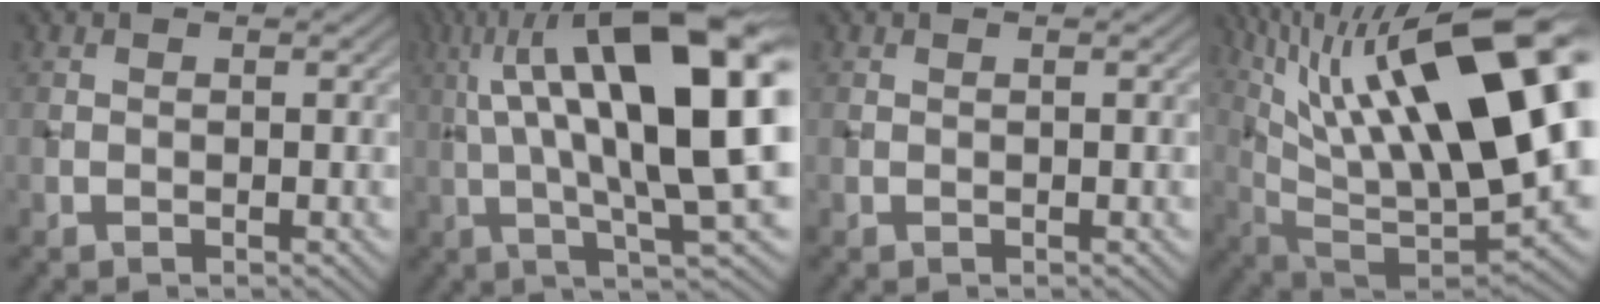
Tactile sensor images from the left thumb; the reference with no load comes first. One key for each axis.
{"total": 18.8, "fx": 4.2, "fy": 5.4, "fz": 17.5, "tx": -0.295, "ty": 0.032, "tz": 0.079}
{"total": 0.0}
{"total": 21.7, "fx": 7.6, "fy": 7.2, "fz": 19.0, "tx": -0.311, "ty": 0.035, "tz": 0.134}